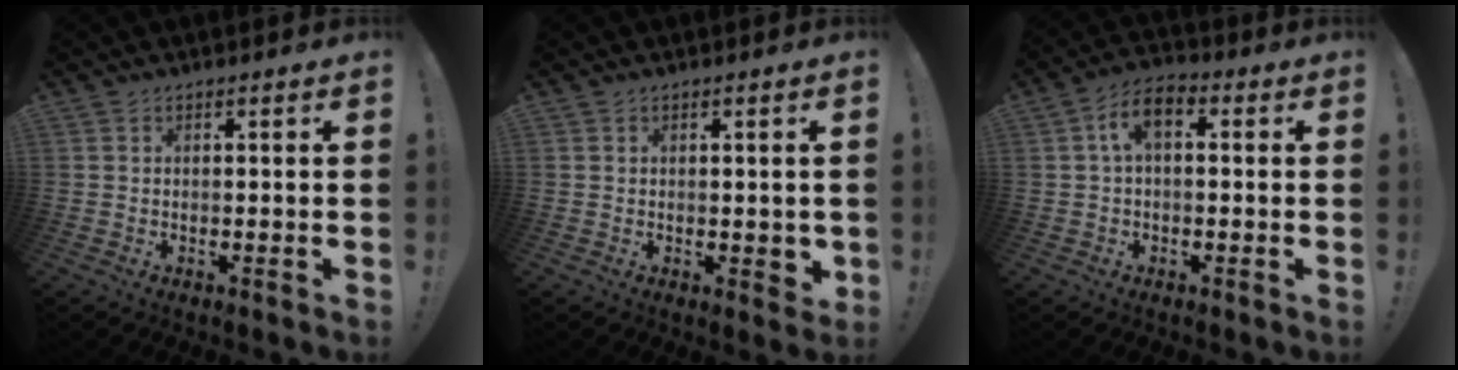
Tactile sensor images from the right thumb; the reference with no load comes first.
{"total": 2.5, "force": [0.1, 1.5, 2.0], "torque": [-0.014, -0.003, 0.001]}
{"total": 6.6, "force": [1.2, 3.6, 5.4], "torque": [-0.091, 0.009, 0.025]}